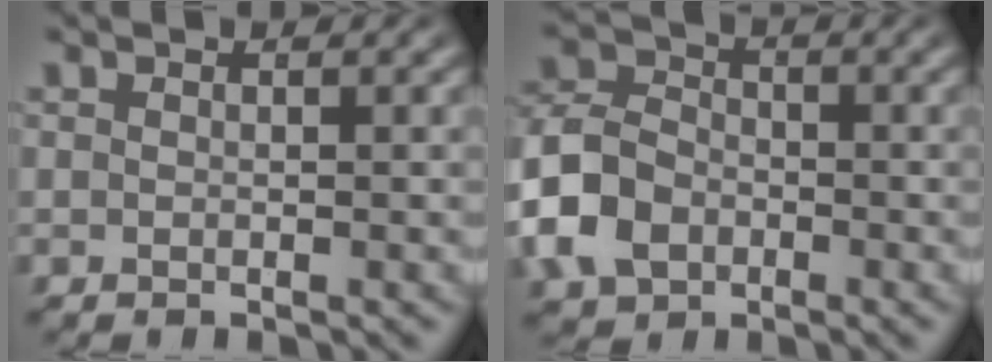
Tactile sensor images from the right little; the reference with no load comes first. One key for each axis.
{"total": 7.0, "fx": -1.8, "fy": 5.9, "fz": 3.4, "tx": -0.087, "ty": -0.023, "tz": -0.025}